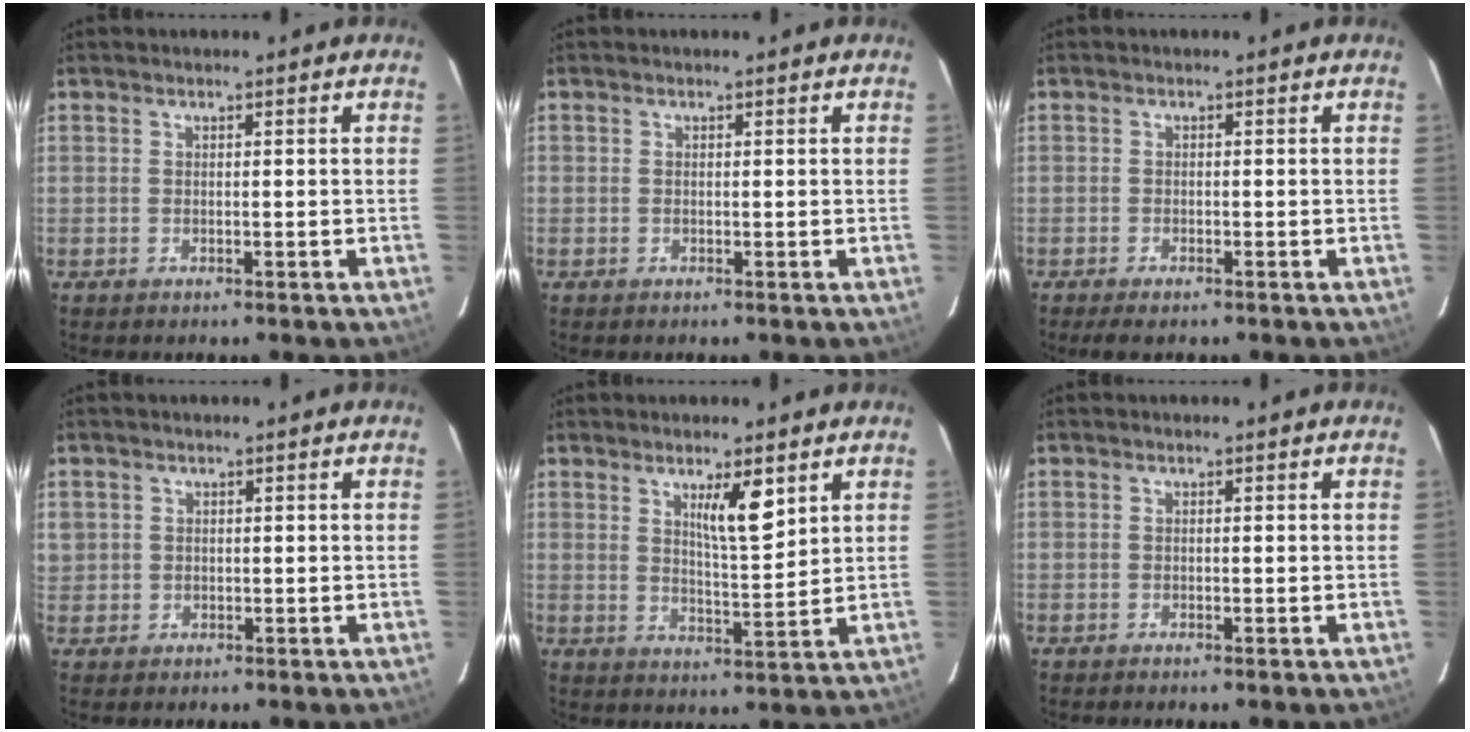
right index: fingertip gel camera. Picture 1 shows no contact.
{"total": 0.0}
{"total": 2.3, "force": [-1.7, 0.7, 1.3], "torque": [-0.026, -0.005, -0.024]}
{"total": 2.0, "force": [0.6, 1.9, 0.3], "torque": [0.002, 0.007, 0.011]}
{"total": 6.2, "force": [3.3, 0.8, 5.2], "torque": [-0.087, -0.009, 0.057]}
{"total": 0.0}